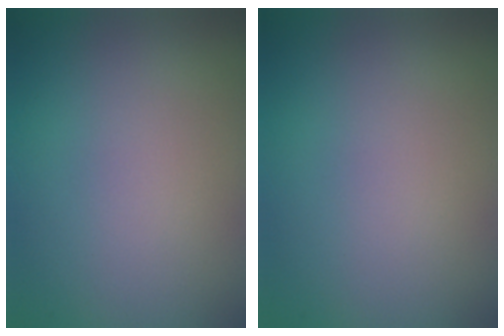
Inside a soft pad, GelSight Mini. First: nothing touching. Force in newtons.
{"total": 0.0}